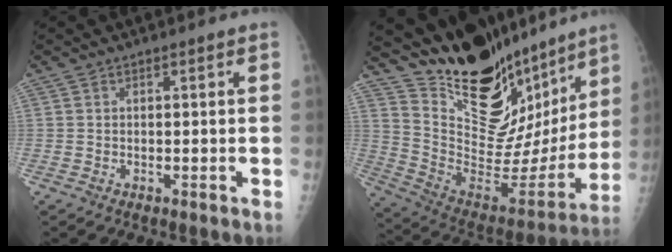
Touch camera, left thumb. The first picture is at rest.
{"total": 28.4, "force": [21.1, 12.1, 14.6], "torque": [-0.195, -0.113, 0.334]}